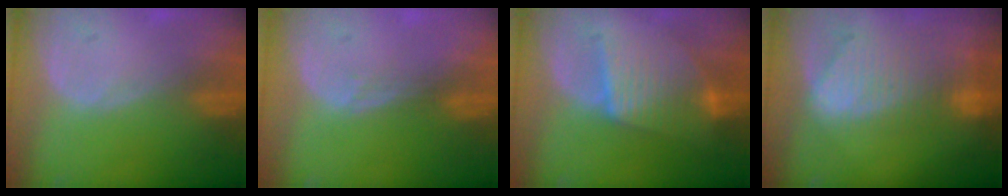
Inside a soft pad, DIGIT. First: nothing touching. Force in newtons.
{"total": 1.1, "press": 0.9, "slide": 0.7}
{"total": 7.9, "press": 7.9, "slide": 0.3}
{"total": 9.4, "press": 8.2, "slide": 4.7}